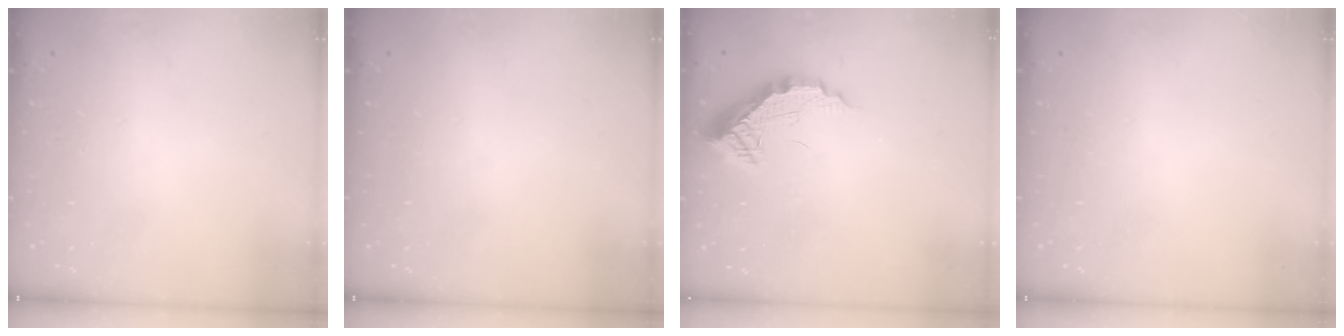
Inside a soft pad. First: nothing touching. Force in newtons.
{"total": 0.0}
{"total": 11.3, "press": 11.3, "slide": 1.1}
{"total": 0.0}